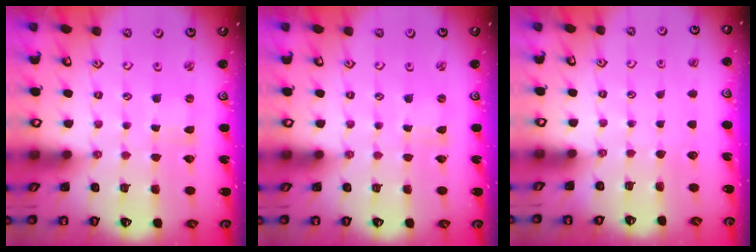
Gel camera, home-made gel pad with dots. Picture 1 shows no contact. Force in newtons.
{"total": 0.0}
{"total": 0.0}